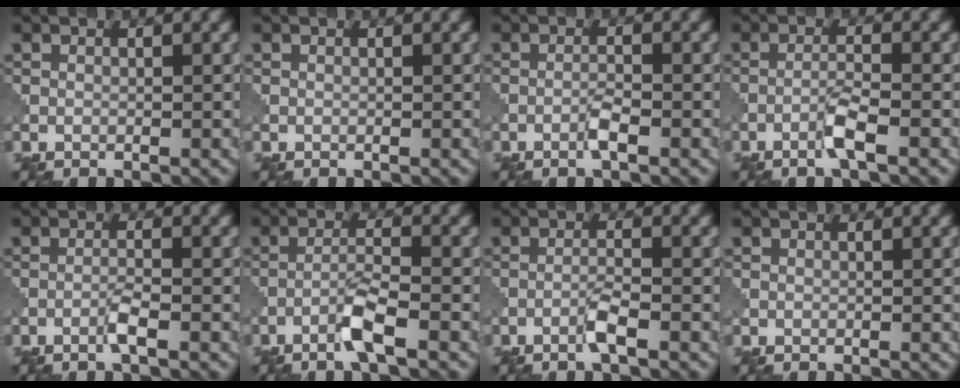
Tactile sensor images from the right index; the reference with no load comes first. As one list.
[{"total": 0.0}, {"total": 1.6, "force": [-0.9, 0.1, 1.3], "torque": [-0.025, 0.004, -0.020]}, {"total": 2.3, "force": [-1.4, 0.0, 1.9], "torque": [-0.037, 0.007, -0.031]}, {"total": 1.6, "force": [-0.9, 0.0, 1.3], "torque": [-0.026, 0.005, -0.020]}, {"total": 3.1, "force": [-1.9, 0.1, 2.4], "torque": [-0.049, 0.008, -0.042]}, {"total": 1.9, "force": [-1.1, 0.0, 1.5], "torque": [-0.029, 0.007, -0.026]}, {"total": 0.0}]